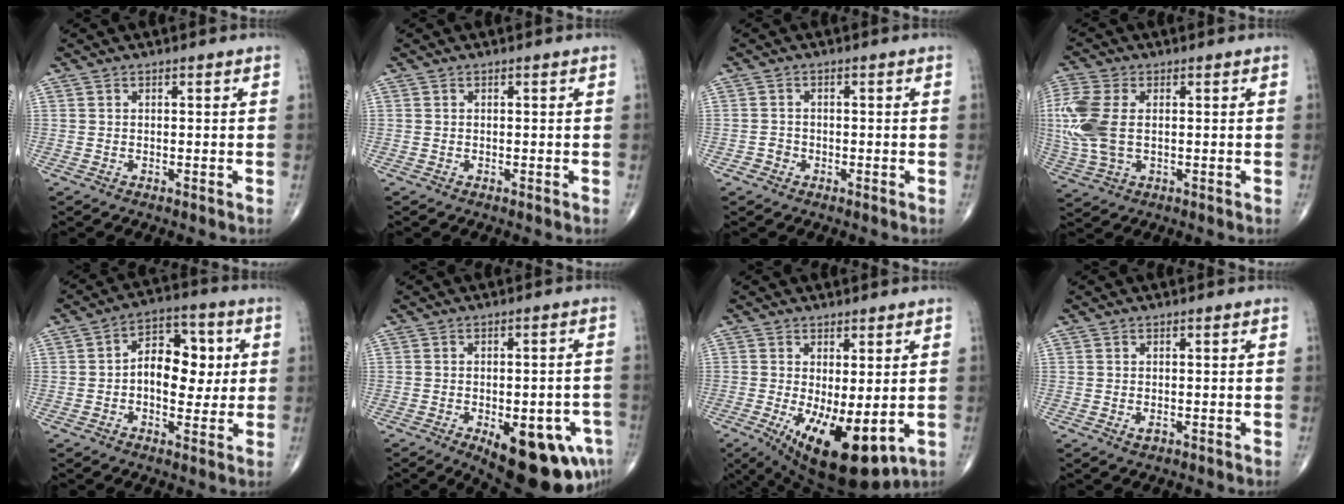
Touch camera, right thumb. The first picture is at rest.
{"total": 0.0}
{"total": 1.6, "force": [-0.8, 1.3, 0.2], "torque": [0.006, 0.008, -0.019]}
{"total": 11.5, "force": [0.7, 6.9, 9.2], "torque": [-0.242, 0.007, 0.016]}
{"total": 11.3, "force": [0.6, 7.3, 8.6], "torque": [-0.089, 0.019, 0.004]}
{"total": 17.7, "force": [-7.9, 7.4, 14.0], "torque": [-0.128, 0.014, -0.089]}
{"total": 14.1, "force": [-3.6, 5.5, 12.5], "torque": [-0.195, -0.027, -0.036]}
{"total": 1.2, "force": [-0.5, 0.6, 0.9], "torque": [-0.014, -0.002, -0.007]}